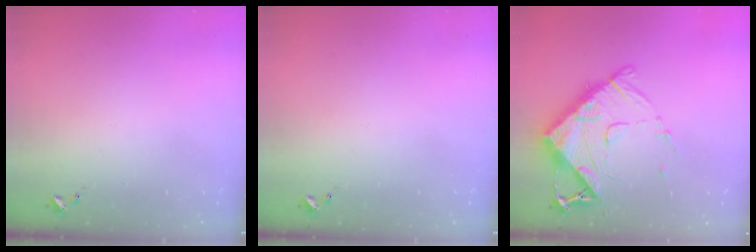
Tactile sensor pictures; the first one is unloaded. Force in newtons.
{"total": 0.0}
{"total": 13.6, "press": 13.6, "slide": 0.8}